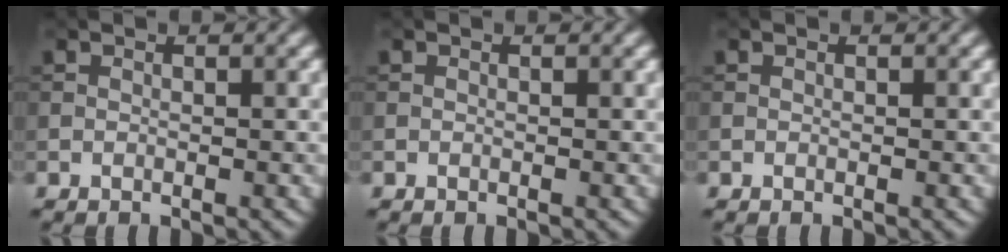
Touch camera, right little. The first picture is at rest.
{"total": 0.0}
{"total": 0.0}